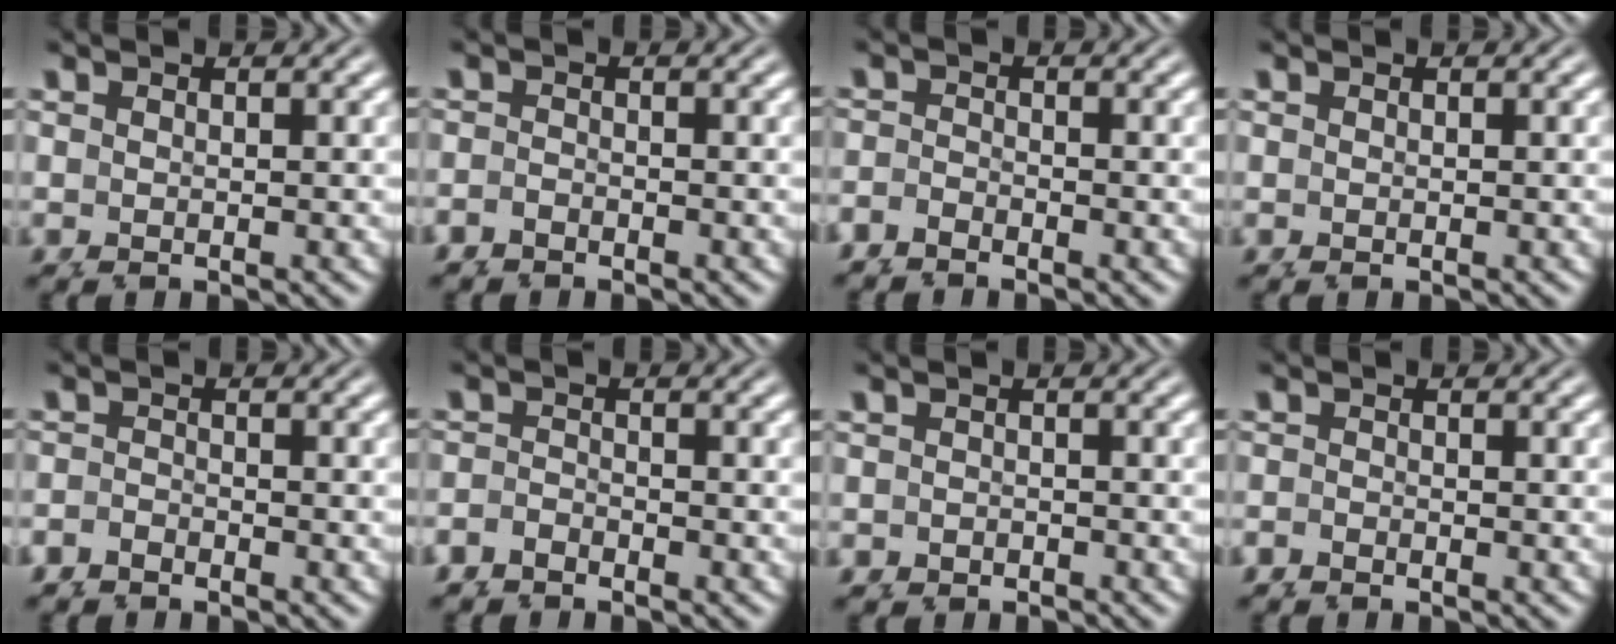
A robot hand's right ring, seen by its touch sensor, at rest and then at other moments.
{"total": 0.8, "force": [-0.8, -0.1, -0.3], "torque": [0.012, 0.002, -0.017]}
{"total": 1.2, "force": [-1.2, 0.0, -0.1], "torque": [0.006, -0.002, -0.023]}
{"total": 0.0}
{"total": 1.1, "force": [-1.0, 0.0, -0.4], "torque": [0.011, -0.003, -0.020]}
{"total": 1.3, "force": [-1.3, 0.1, -0.3], "torque": [0.008, -0.003, -0.024]}
{"total": 1.0, "force": [-0.8, 0.1, -0.6], "torque": [0.016, 0.001, -0.014]}
{"total": 0.7, "force": [-0.7, -0.1, -0.2], "torque": [0.011, 0.004, -0.016]}